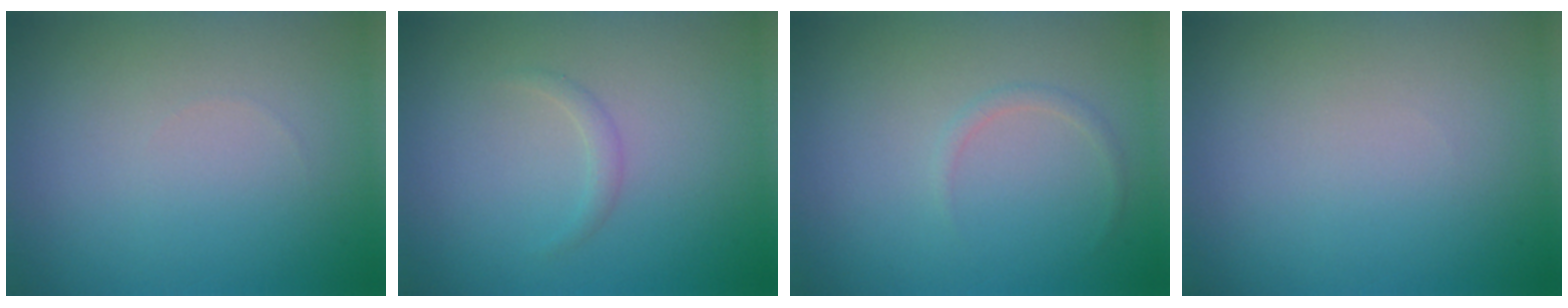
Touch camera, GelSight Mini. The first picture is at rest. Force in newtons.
{"total": 0.8, "press": 0.8, "slide": 0.0}
{"total": 0.7, "press": 0.7, "slide": 0.1}
{"total": 0.0}